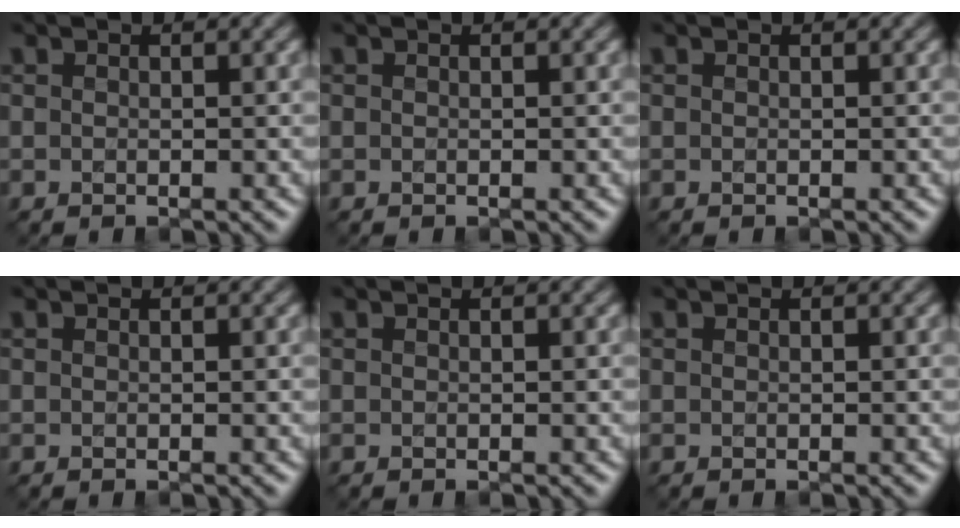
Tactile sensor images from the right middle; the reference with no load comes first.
{"total": 0.0}
{"total": 0.0}
{"total": 0.0}
{"total": 0.0}
{"total": 0.0}